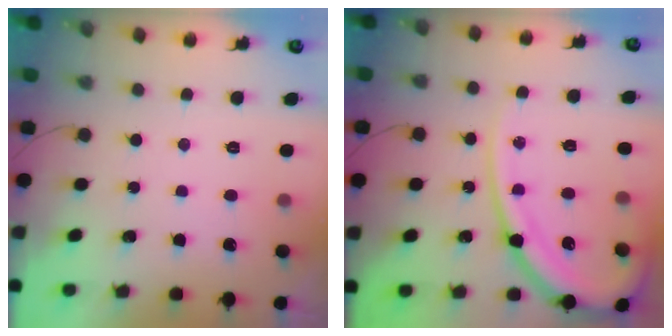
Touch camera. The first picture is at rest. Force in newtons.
{"total": 15.5, "press": 15.4, "slide": 1.4}